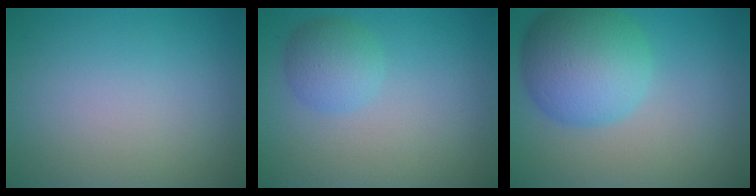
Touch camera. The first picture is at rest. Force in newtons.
{"total": 2.8, "press": 2.8, "slide": 0.1}
{"total": 7.9, "press": 7.9, "slide": 0.3}